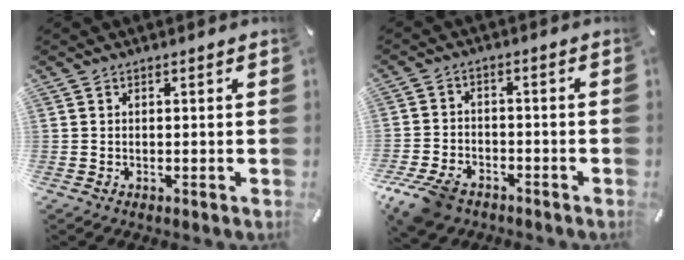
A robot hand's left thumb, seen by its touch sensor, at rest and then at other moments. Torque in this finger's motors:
{"motor_torque": [-0.06, 1.06, 0.80, 0.64, 0.18]}